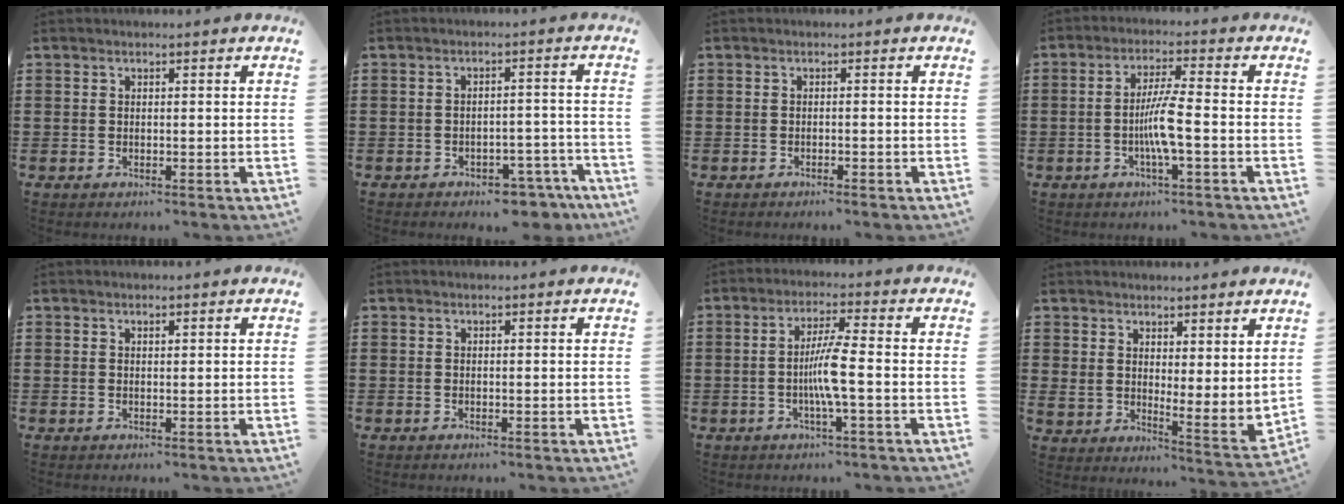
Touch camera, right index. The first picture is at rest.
{"total": 3.5, "force": [-3.3, 0.9, 1.0], "torque": [-0.017, 0.008, -0.065]}
{"total": 0.8, "force": [-0.6, 0.0, 0.4], "torque": [-0.008, -0.002, -0.013]}
{"total": 5.8, "force": [-1.5, 0.2, 5.6], "torque": [-0.113, -0.010, -0.035]}
{"total": 0.6, "force": [0.5, 0.2, 0.2], "torque": [-0.005, 0.002, 0.009]}
{"total": 0.0}
{"total": 5.7, "force": [-1.2, 0.0, 5.6], "torque": [-0.106, -0.008, -0.028]}
{"total": 3.9, "force": [3.8, 0.9, 0.0], "torque": [-0.022, -0.024, 0.070]}